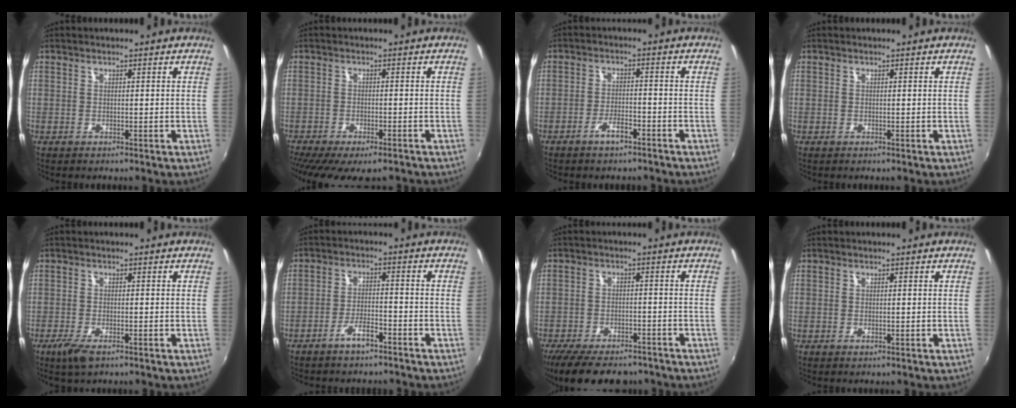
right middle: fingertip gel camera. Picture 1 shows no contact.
{"total": 12.4, "force": [-9.7, 3.7, 6.9], "torque": [-0.145, -0.047, -0.147]}
{"total": 3.9, "force": [-2.9, 1.2, 2.2], "torque": [-0.054, 0.001, -0.049]}
{"total": 0.0}
{"total": 4.3, "force": [-2.8, 1.4, 3.0], "torque": [-0.072, -0.014, -0.052]}
{"total": 4.5, "force": [-3.6, 1.2, 2.4], "torque": [-0.060, 0.004, -0.061]}
{"total": 15.4, "force": [-12.1, 6.0, 7.4], "torque": [-0.161, -0.027, -0.182]}
{"total": 0.5, "force": [-0.2, 0.3, 0.3], "torque": [-0.005, -0.002, -0.004]}